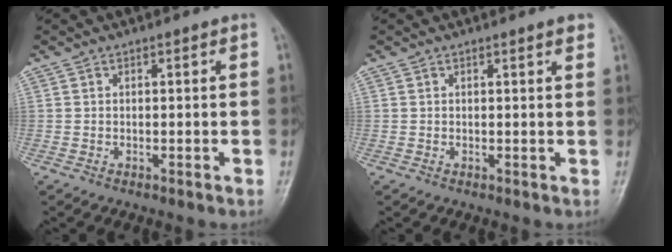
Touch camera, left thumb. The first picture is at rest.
{"total": 1.4, "force": [1.0, 0.1, 0.9], "torque": [-0.009, -0.003, 0.011]}